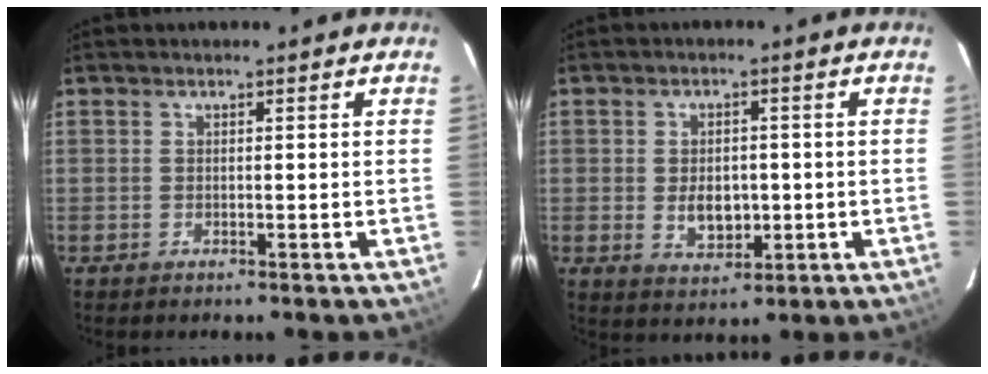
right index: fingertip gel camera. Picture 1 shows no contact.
{"total": 5.8, "force": [-0.7, 4.0, 4.1], "torque": [-0.077, -0.001, -0.004]}